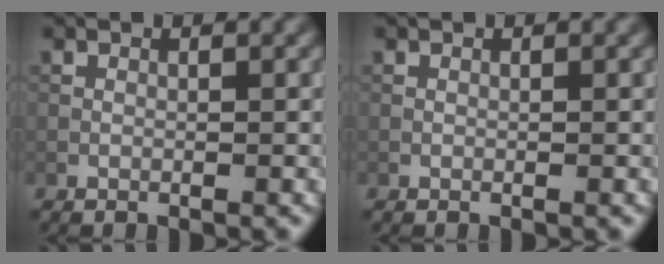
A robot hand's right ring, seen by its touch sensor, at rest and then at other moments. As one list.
[{"total": 0.0}]